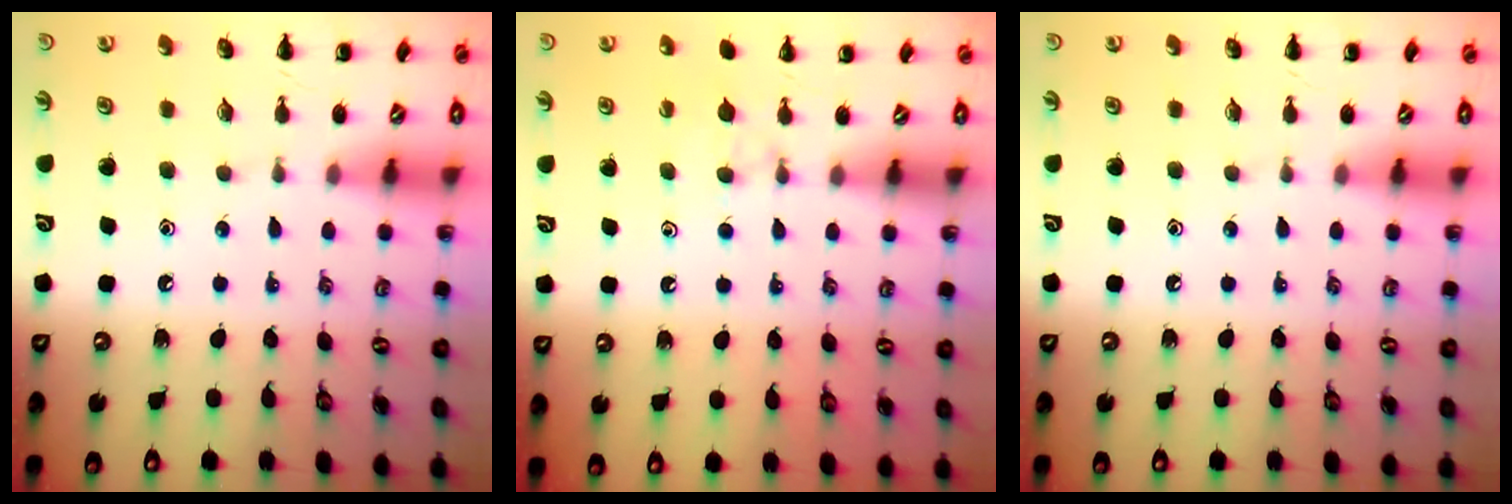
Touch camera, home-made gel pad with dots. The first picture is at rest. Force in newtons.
{"total": 3.9, "press": 3.7, "slide": 1.2}
{"total": 0.0}